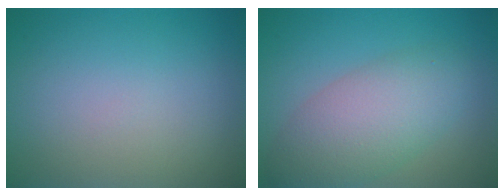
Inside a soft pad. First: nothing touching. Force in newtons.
{"total": 6.0, "press": 6.0, "slide": 0.2}